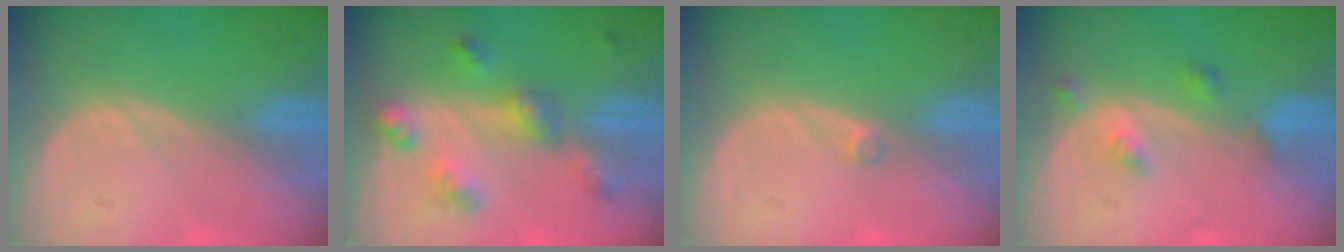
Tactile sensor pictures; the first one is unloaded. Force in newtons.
{"total": 6.8, "press": 6.0, "slide": 3.3}
{"total": 1.0, "press": 0.8, "slide": 0.5}
{"total": 2.9, "press": 2.9, "slide": 0.2}